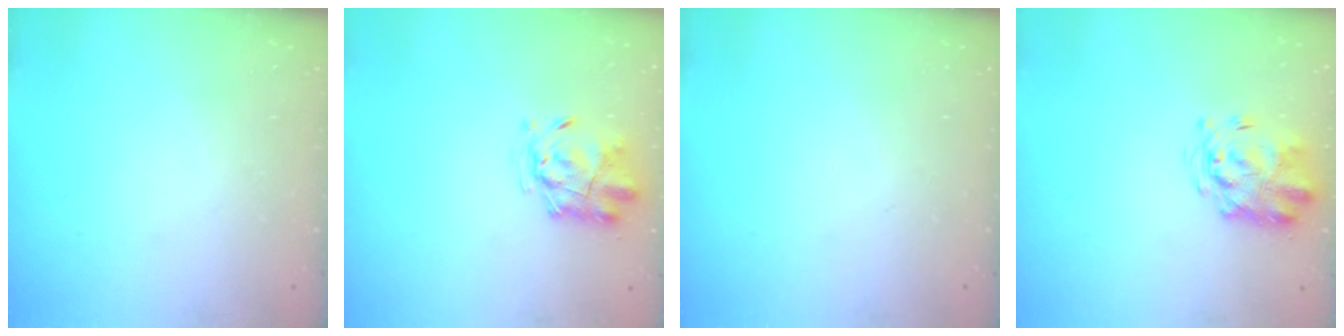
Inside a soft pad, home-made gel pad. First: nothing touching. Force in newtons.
{"total": 2.3, "press": 2.2, "slide": 0.7}
{"total": 0.0}
{"total": 4.2, "press": 4.1, "slide": 0.8}